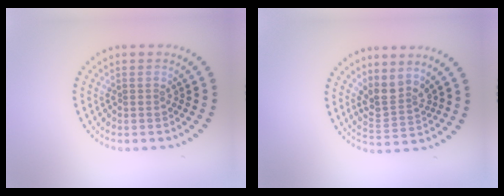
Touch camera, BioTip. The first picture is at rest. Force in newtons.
{"total": 2.8, "press": 2.0, "slide": 2.0}